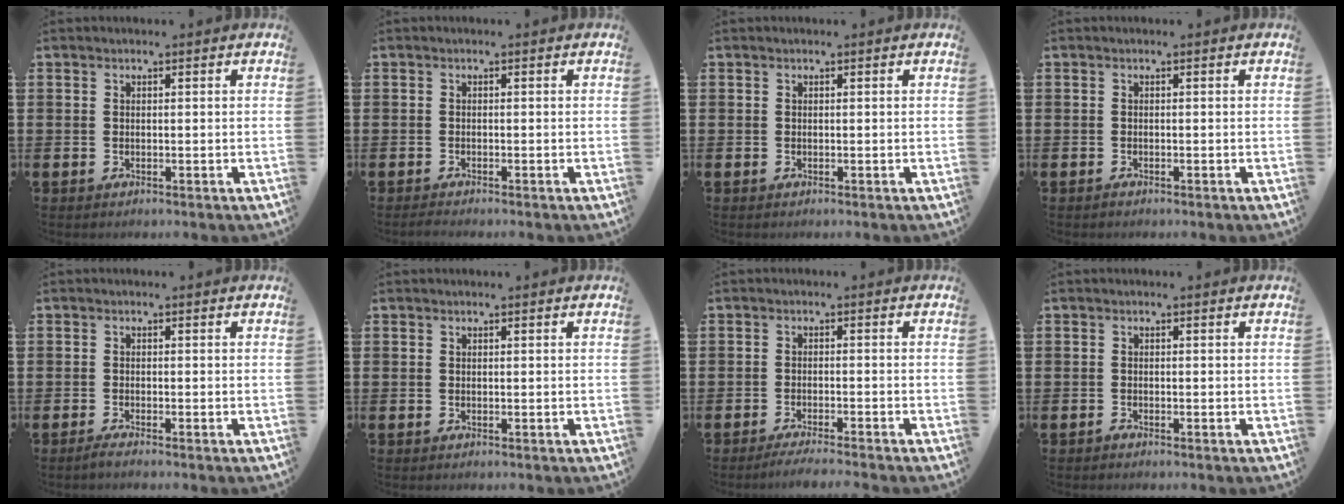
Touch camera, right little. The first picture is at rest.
{"total": 0.6, "force": [-0.5, 0.0, 0.4], "torque": [-0.007, -0.001, -0.011]}
{"total": 0.0}
{"total": 0.0}
{"total": 0.9, "force": [-0.7, 0.0, 0.7], "torque": [-0.010, -0.002, -0.013]}
{"total": 0.0}
{"total": 1.8, "force": [-1.5, -0.2, 0.9], "torque": [-0.014, 0.002, -0.028]}
{"total": 0.5, "force": [-0.5, 0.0, 0.0], "torque": [-0.002, -0.003, -0.010]}